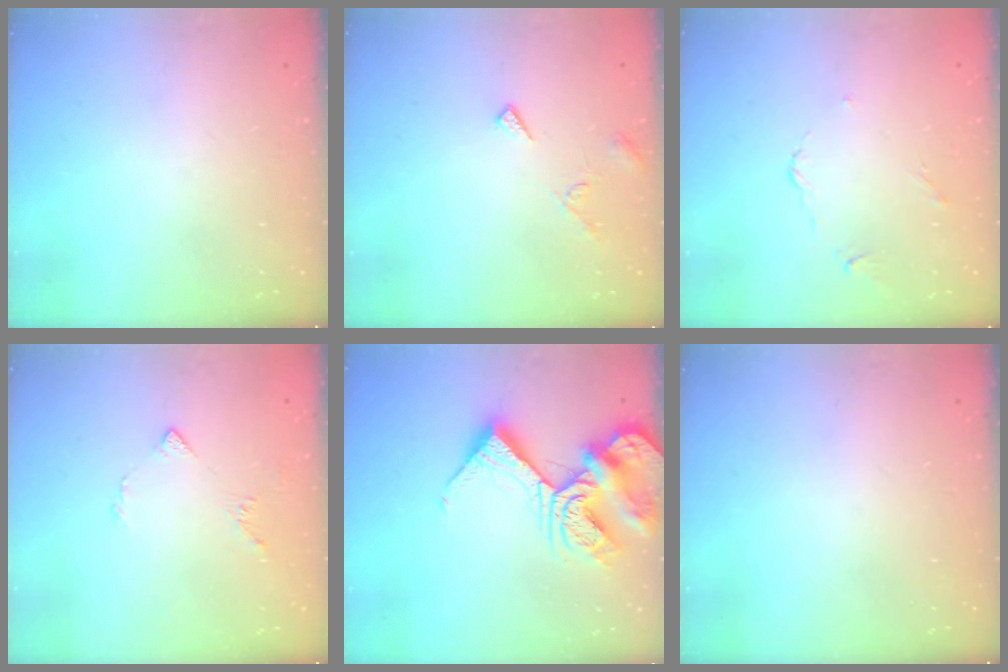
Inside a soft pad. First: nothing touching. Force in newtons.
{"total": 6.1, "press": 6.1, "slide": 0.4}
{"total": 2.9, "press": 2.8, "slide": 0.6}
{"total": 4.2, "press": 4.1, "slide": 1.0}
{"total": 15.7, "press": 15.6, "slide": 1.7}
{"total": 0.0}